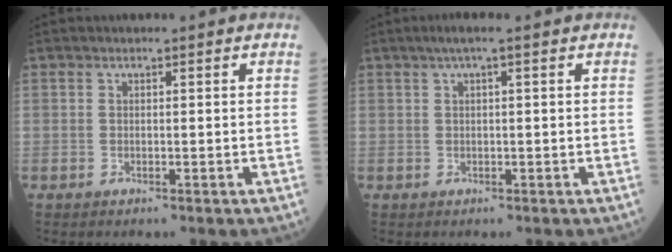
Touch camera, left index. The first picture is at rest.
{"total": 2.4, "force": [1.4, 0.1, 2.0], "torque": [-0.039, 0.016, 0.023]}